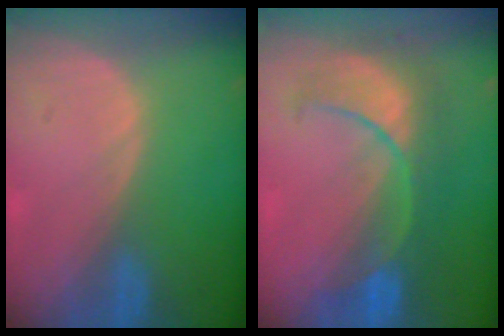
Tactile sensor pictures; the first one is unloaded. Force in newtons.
{"total": 8.4, "press": 8.4, "slide": 0.2}